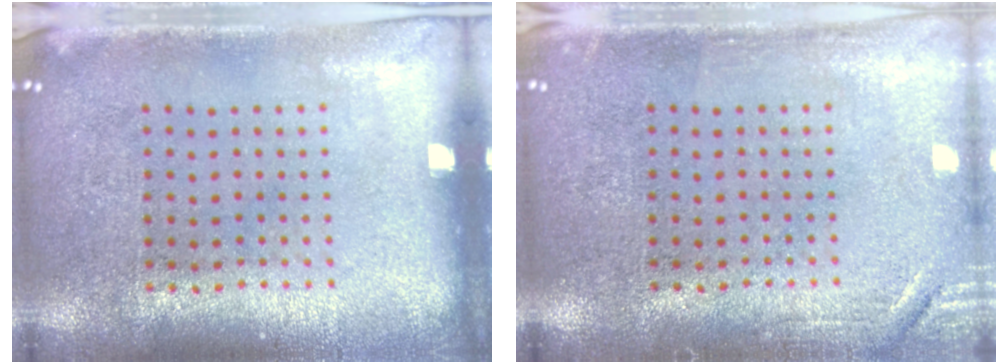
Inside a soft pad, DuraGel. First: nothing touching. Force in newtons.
{"total": 1.7, "press": 1.7, "slide": 0.2}